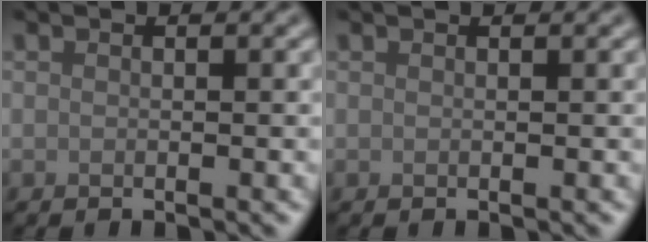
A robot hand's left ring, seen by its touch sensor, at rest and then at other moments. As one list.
[{"total": 0.6, "force": [0.5, 0.1, 0.2], "torque": [-0.006, -0.003, 0.001]}]